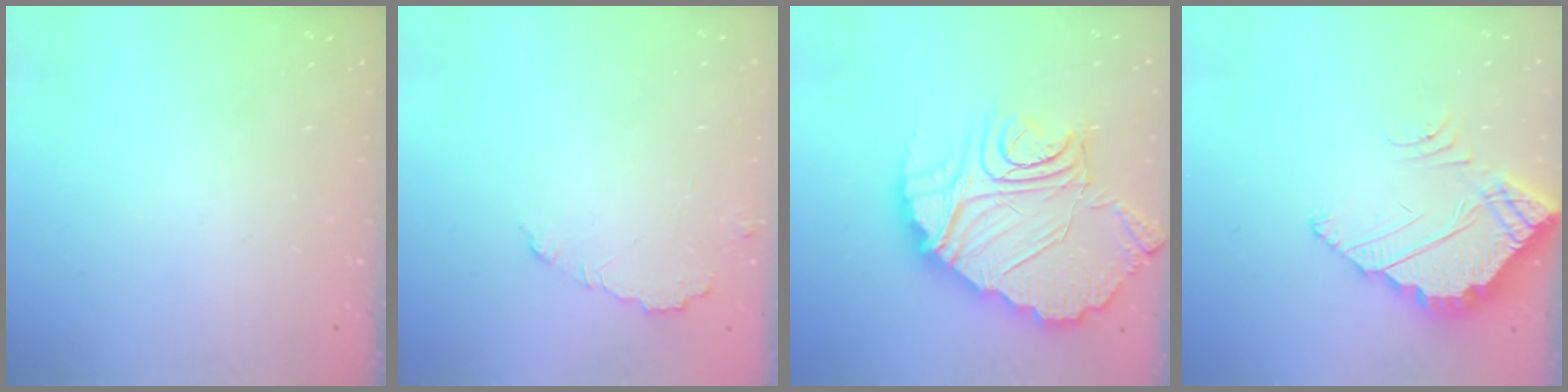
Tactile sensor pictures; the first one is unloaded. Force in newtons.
{"total": 3.9, "press": 3.9, "slide": 0.3}
{"total": 20.6, "press": 20.5, "slide": 2.1}
{"total": 3.9, "press": 3.8, "slide": 0.2}